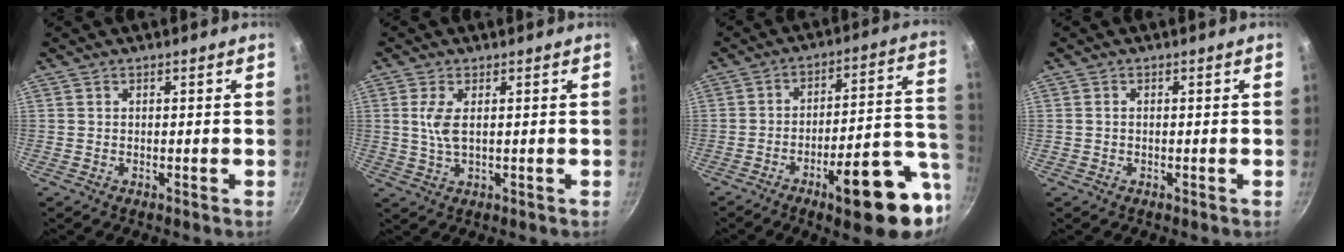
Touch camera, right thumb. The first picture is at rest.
{"total": 4.3, "force": [0.8, 1.8, 3.8], "torque": [-0.093, -0.003, 0.023]}
{"total": 20.4, "force": [-8.9, 5.1, 17.7], "torque": [-0.178, 0.058, -0.117]}
{"total": 0.5, "force": [0.0, 0.4, 0.4], "torque": [-0.007, 0.001, 0.000]}